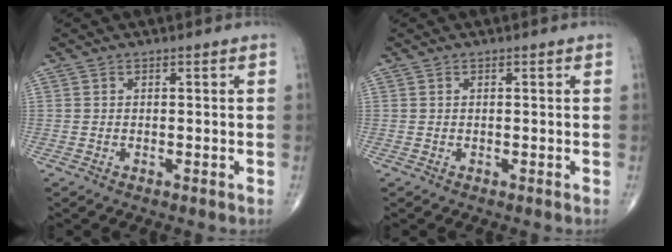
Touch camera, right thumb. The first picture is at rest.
{"total": 0.0}